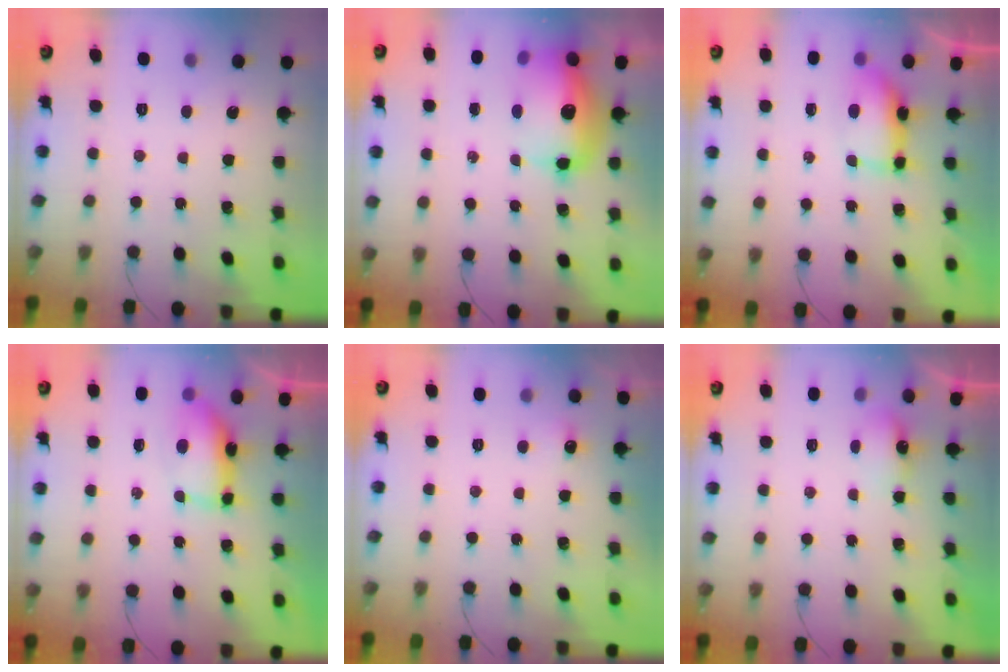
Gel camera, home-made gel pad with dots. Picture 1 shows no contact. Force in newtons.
{"total": 15.1, "press": 14.7, "slide": 3.6}
{"total": 6.5, "press": 6.5, "slide": 0.4}
{"total": 14.1, "press": 9.7, "slide": 10.3}
{"total": 3.9, "press": 3.7, "slide": 1.3}
{"total": 3.7, "press": 3.5, "slide": 1.1}